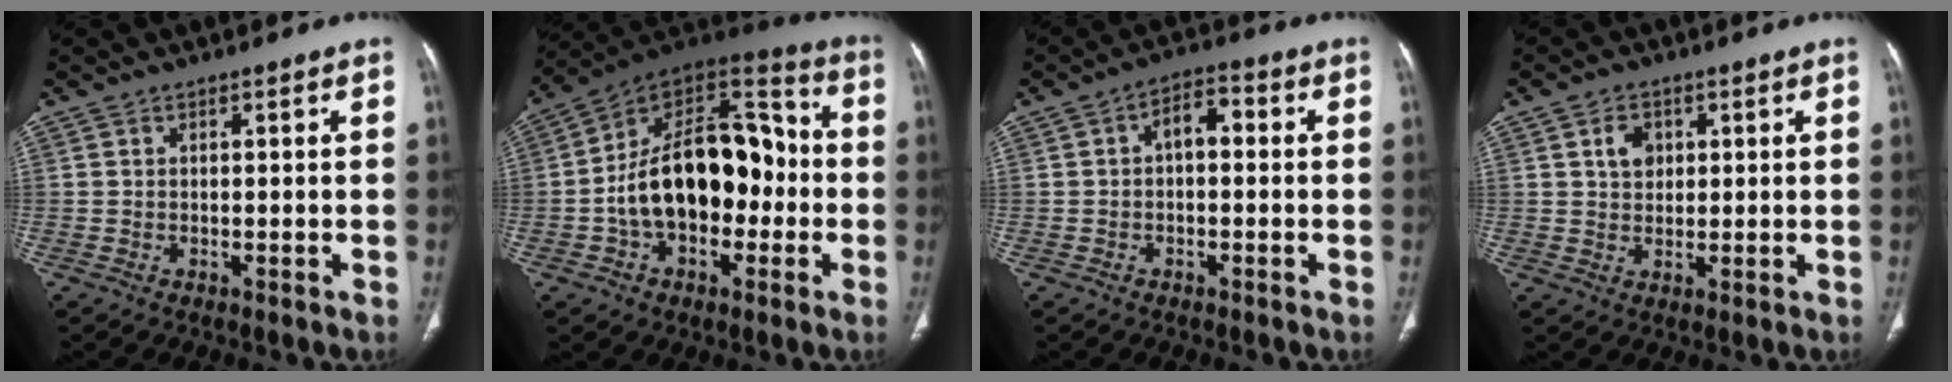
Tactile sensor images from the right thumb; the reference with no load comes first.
{"total": 23.1, "force": [-2.5, 14.2, 18.1], "torque": [-0.266, 0.052, -0.040]}
{"total": 5.2, "force": [0.2, 2.9, 4.3], "torque": [-0.057, 0.021, -0.006]}
{"total": 4.3, "force": [1.4, 3.3, 2.4], "torque": [-0.024, -0.005, 0.025]}